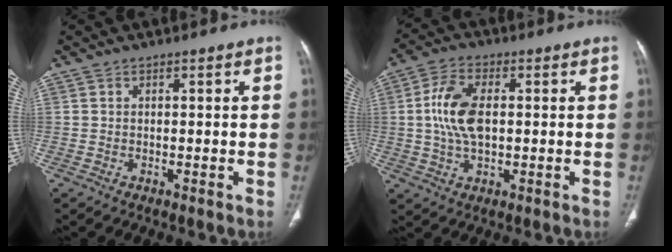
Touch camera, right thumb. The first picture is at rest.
{"total": 9.7, "force": [0.8, 5.3, 8.1], "torque": [-0.166, 0.006, 0.014]}